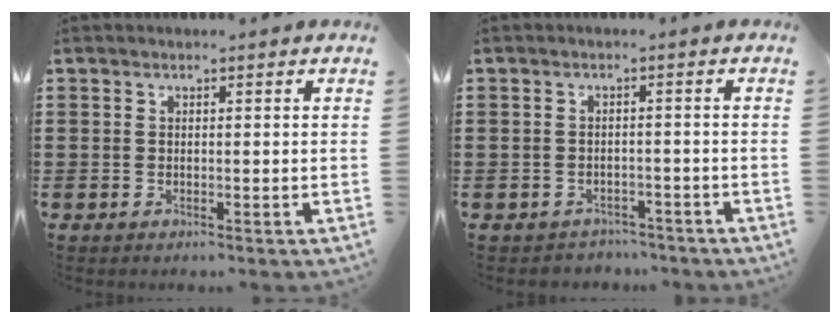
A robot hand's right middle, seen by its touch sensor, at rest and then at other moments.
{"total": 1.8, "force": [-1.7, 0.5, -0.2], "torque": [-0.005, -0.001, -0.040]}